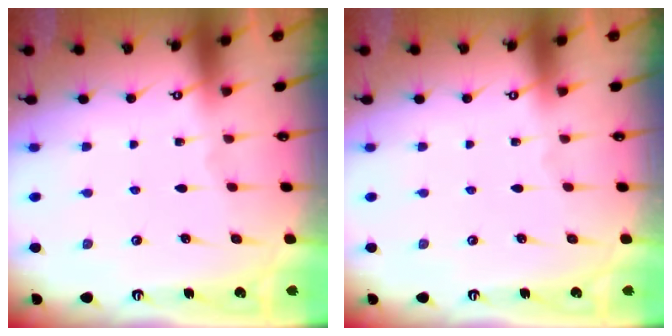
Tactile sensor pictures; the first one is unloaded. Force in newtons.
{"total": 0.0}